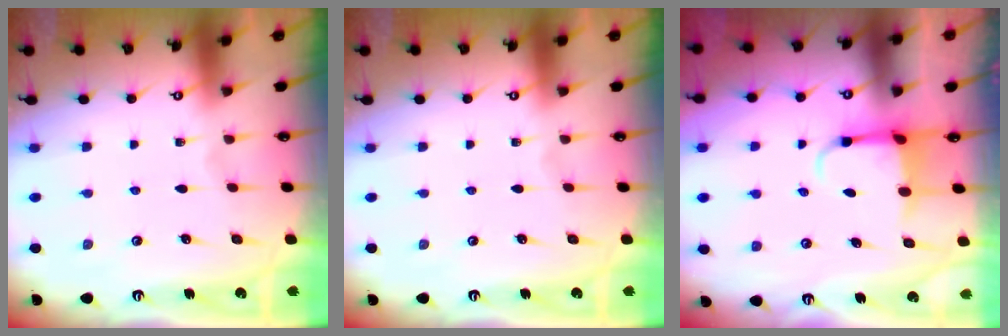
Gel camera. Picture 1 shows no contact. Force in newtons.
{"total": 0.0}
{"total": 3.7, "press": 3.6, "slide": 1.0}